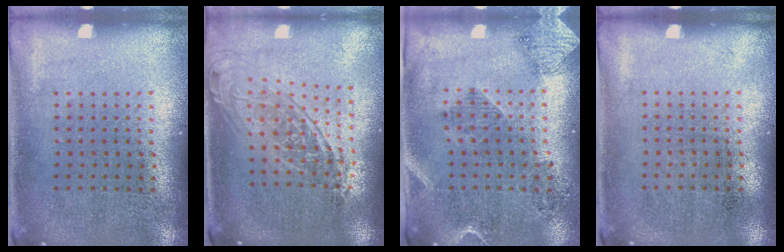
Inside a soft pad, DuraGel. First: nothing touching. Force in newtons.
{"total": 1.8, "press": 1.4, "slide": 1.1}
{"total": 1.9, "press": 1.7, "slide": 1.0}
{"total": 0.0}